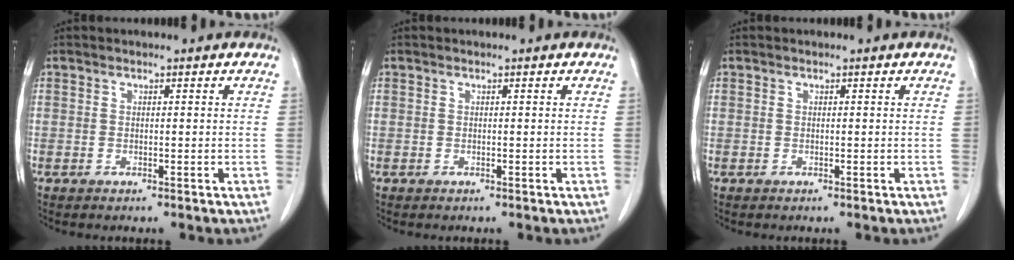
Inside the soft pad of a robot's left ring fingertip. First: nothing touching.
{"total": 0.0}
{"total": 0.0}